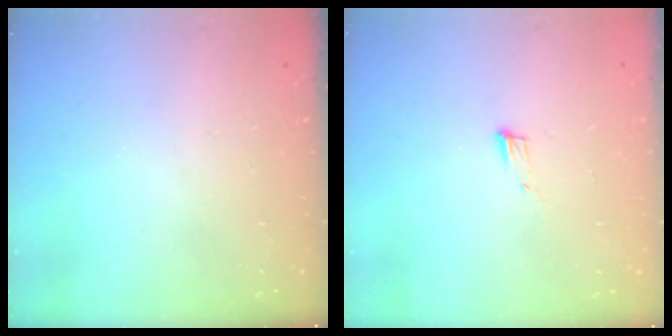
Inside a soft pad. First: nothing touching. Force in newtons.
{"total": 5.1, "press": 4.9, "slide": 1.1}